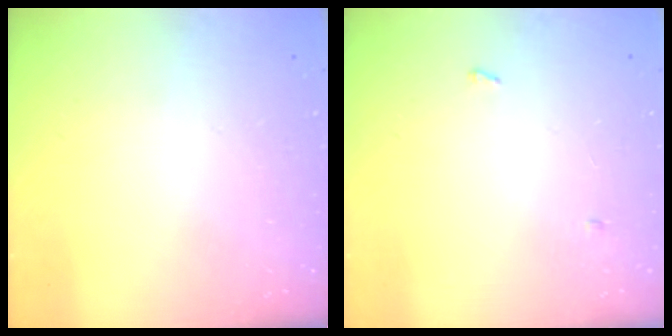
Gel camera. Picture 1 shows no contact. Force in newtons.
{"total": 6.9, "press": 2.8, "slide": 6.3}